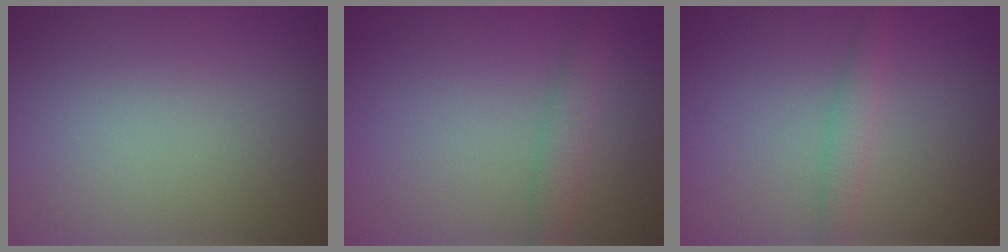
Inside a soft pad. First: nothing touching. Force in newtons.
{"total": 2.2, "press": 2.2, "slide": 0.1}
{"total": 1.7, "press": 1.7, "slide": 0.0}